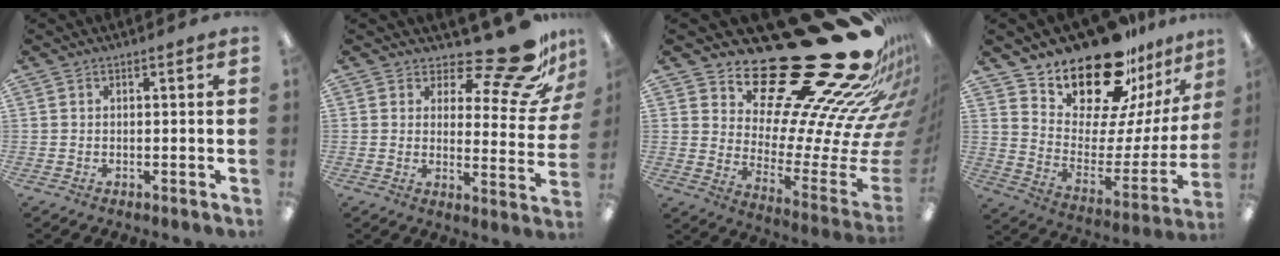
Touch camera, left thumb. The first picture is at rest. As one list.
[{"total": 16.1, "force": [12.6, 4.1, 9.1], "torque": [-0.132, -0.094, 0.210]}, {"total": 32.8, "force": [25.5, 9.9, 18.0], "torque": [-0.194, -0.232, 0.458]}, {"total": 21.6, "force": [18.6, 7.6, 7.9], "torque": [-0.142, -0.146, 0.322]}]